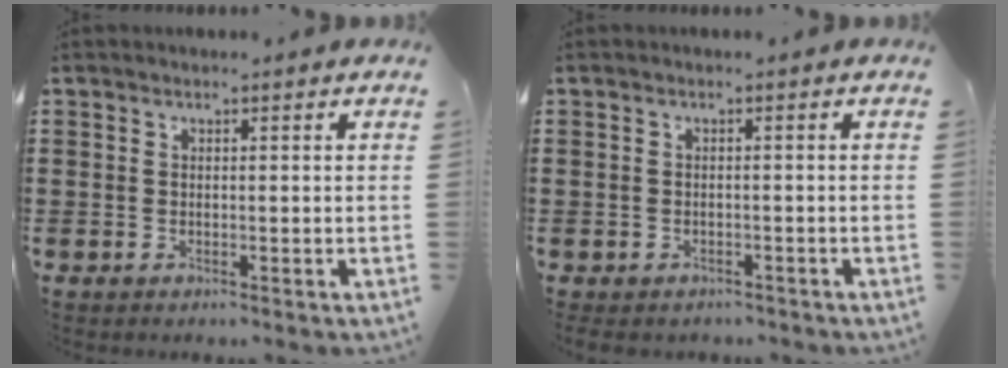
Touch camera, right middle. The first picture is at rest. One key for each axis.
{"total": 1.0, "fx": -1.0, "fy": 0.4, "fz": 0.0, "tx": -0.005, "ty": 0.001, "tz": -0.022}